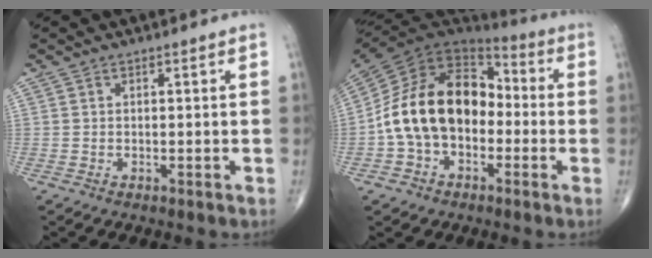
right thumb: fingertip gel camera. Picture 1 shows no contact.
{"total": 19.1, "force": [-2.4, 13.2, 13.5], "torque": [-0.226, 0.052, -0.049]}